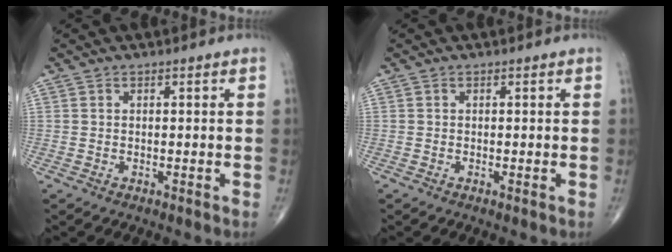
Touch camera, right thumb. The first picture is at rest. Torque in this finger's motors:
{"motor_torque": [0.11, -0.05, 0.03, -0.16, 0.03]}